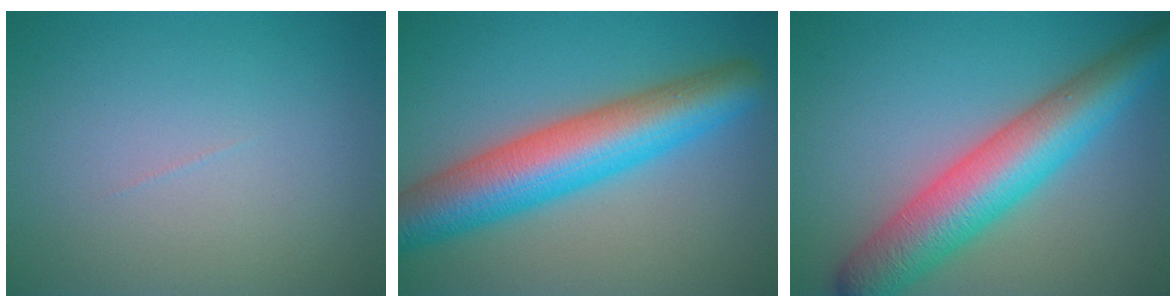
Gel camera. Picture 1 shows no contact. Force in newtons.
{"total": 9.6, "press": 9.5, "slide": 0.4}
{"total": 9.0, "press": 9.0, "slide": 0.2}